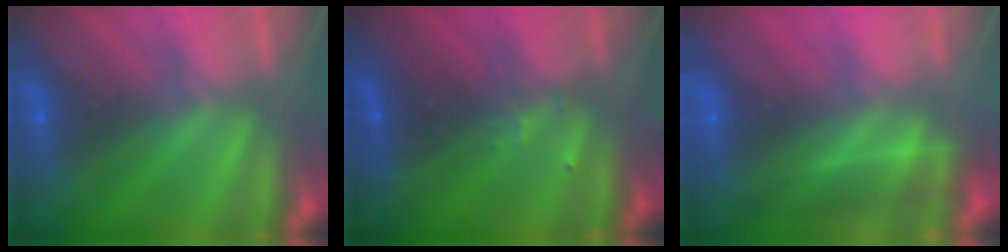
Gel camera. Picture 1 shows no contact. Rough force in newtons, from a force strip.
{"total": 2.4}
{"total": 2.2}